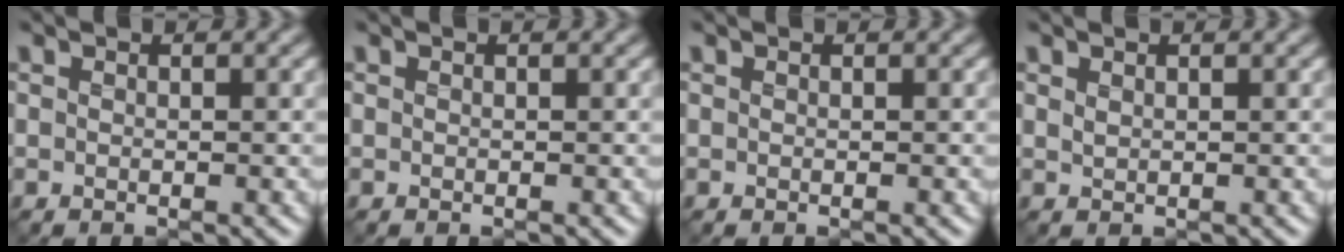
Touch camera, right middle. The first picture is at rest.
{"total": 0.0}
{"total": 0.0}
{"total": 0.6, "force": [0.4, 0.2, 0.3], "torque": [-0.013, 0.000, 0.010]}